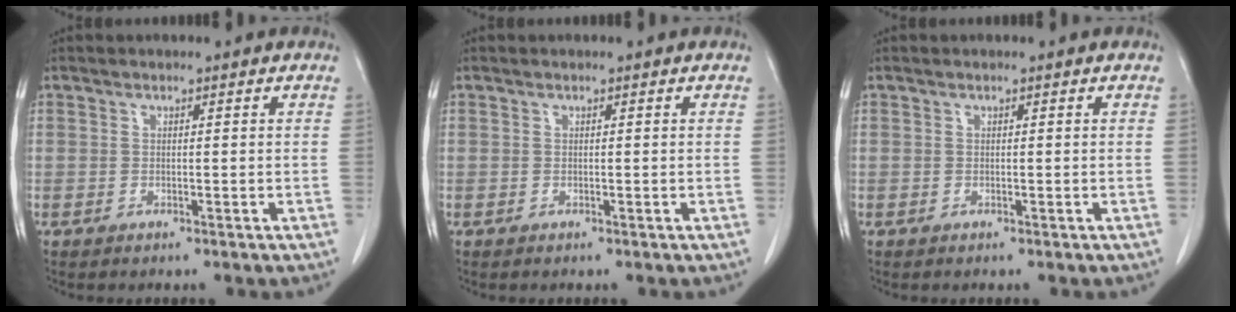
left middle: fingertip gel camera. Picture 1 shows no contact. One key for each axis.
{"total": 0.0}
{"total": 0.0}